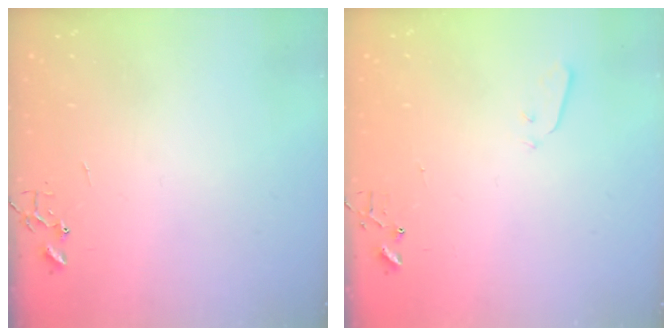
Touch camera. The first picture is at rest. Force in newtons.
{"total": 2.9, "press": 2.8, "slide": 0.8}